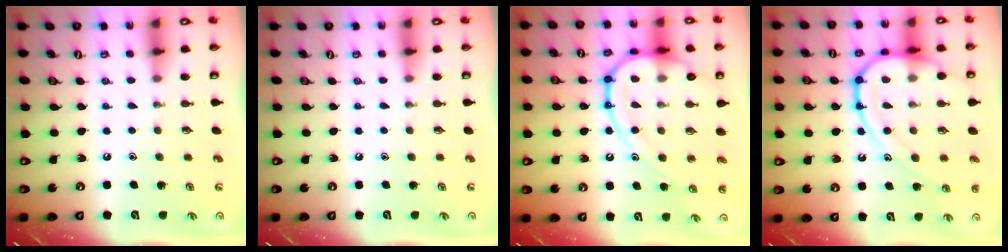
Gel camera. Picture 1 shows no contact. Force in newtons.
{"total": 0.0}
{"total": 15.0, "press": 14.9, "slide": 1.0}
{"total": 14.9, "press": 14.8, "slide": 1.3}